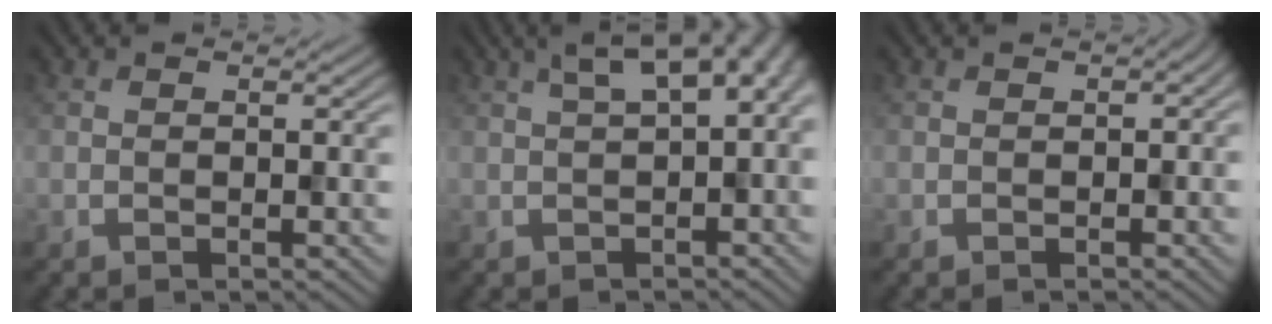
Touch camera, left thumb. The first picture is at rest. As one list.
[{"total": 7.7, "force": [2.0, 2.9, 6.8], "torque": [-0.103, 0.016, 0.041]}, {"total": 1.0, "force": [-0.2, 0.7, 0.7], "torque": [-0.010, -0.002, -0.005]}]